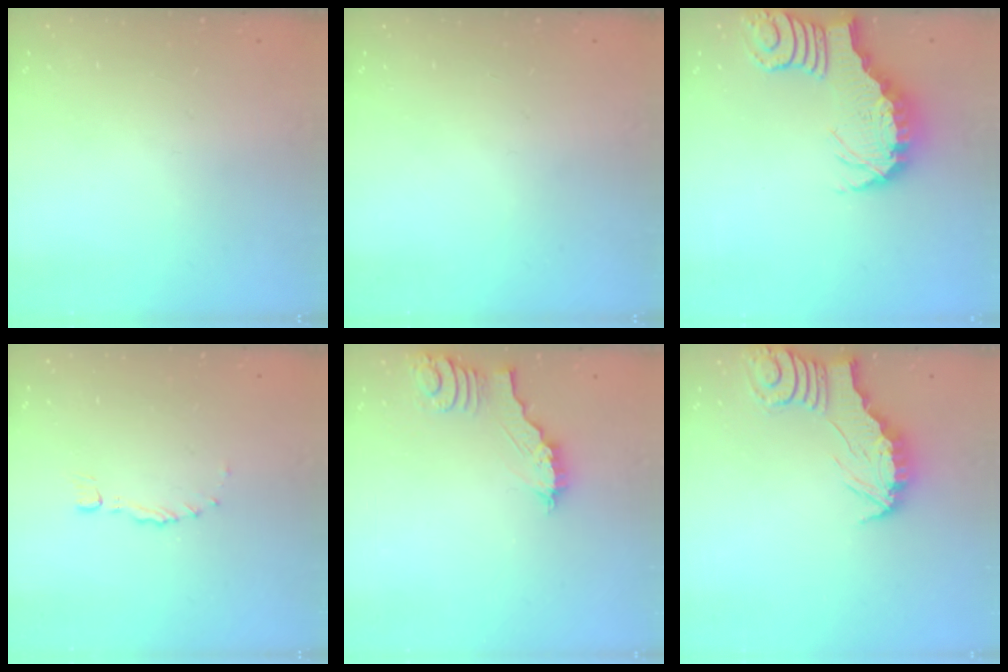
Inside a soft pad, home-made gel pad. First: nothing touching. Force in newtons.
{"total": 0.0}
{"total": 3.1, "press": 3.1, "slide": 0.6}
{"total": 0.0}
{"total": 3.0, "press": 3.0, "slide": 0.2}
{"total": 2.4, "press": 2.4, "slide": 0.2}